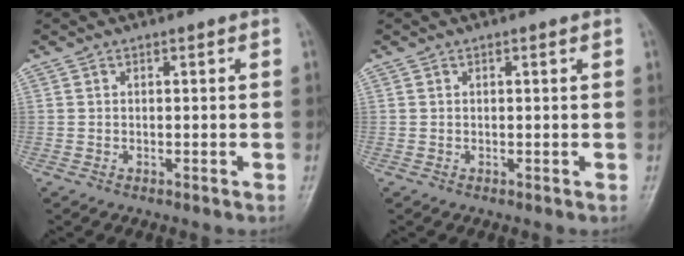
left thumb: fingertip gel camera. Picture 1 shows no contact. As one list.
[{"total": 0.6, "force": [0.4, 0.0, 0.5], "torque": [-0.009, 0.000, 0.004]}]